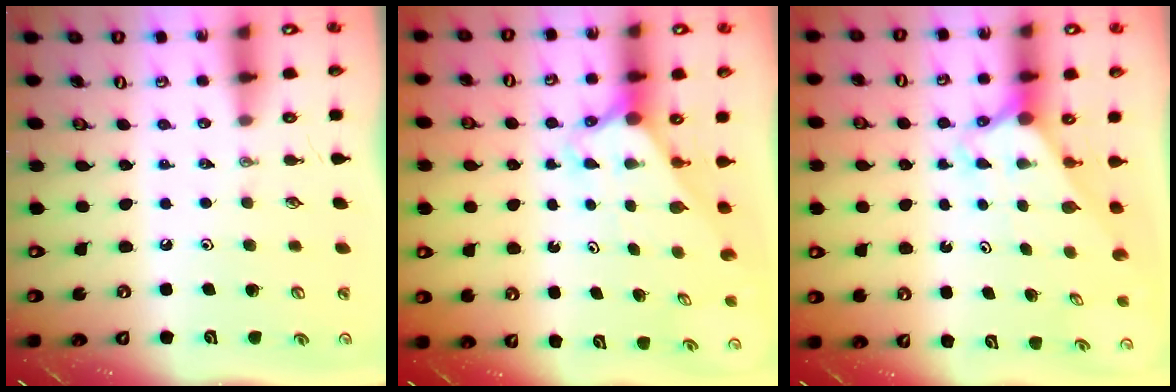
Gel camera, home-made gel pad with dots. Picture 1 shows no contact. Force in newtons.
{"total": 2.6, "press": 2.6, "slide": 0.2}
{"total": 2.6, "press": 2.6, "slide": 0.2}